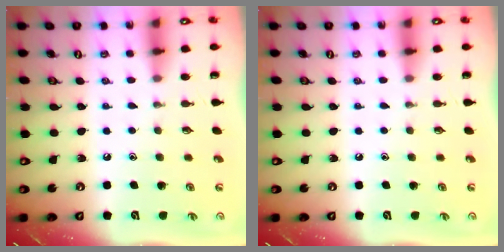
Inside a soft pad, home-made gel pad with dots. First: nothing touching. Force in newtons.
{"total": 0.0}